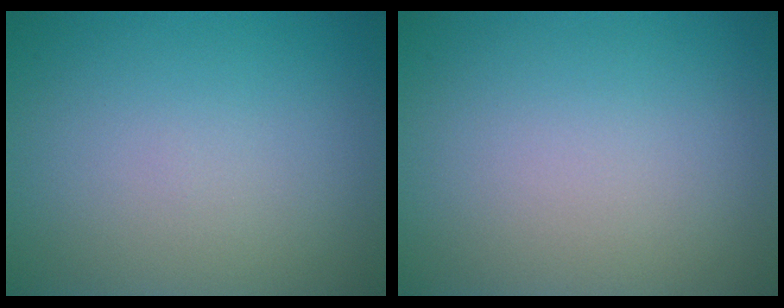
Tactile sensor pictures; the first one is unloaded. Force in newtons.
{"total": 0.0}